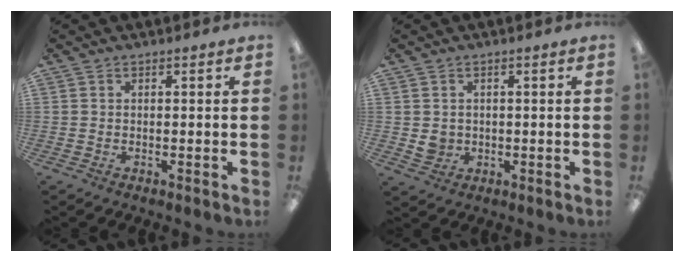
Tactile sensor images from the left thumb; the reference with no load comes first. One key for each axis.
{"total": 2.9, "fx": 0.4, "fy": 2.8, "fz": 0.8, "tx": -0.002, "ty": -0.003, "tz": 0.004}